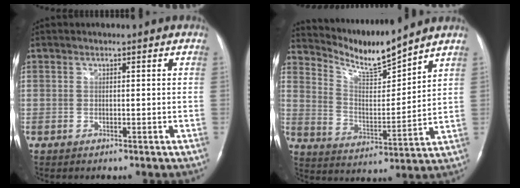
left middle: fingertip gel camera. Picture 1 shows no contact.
{"total": 9.6, "force": [9.3, -0.7, 2.4], "torque": [-0.054, -0.012, 0.184]}